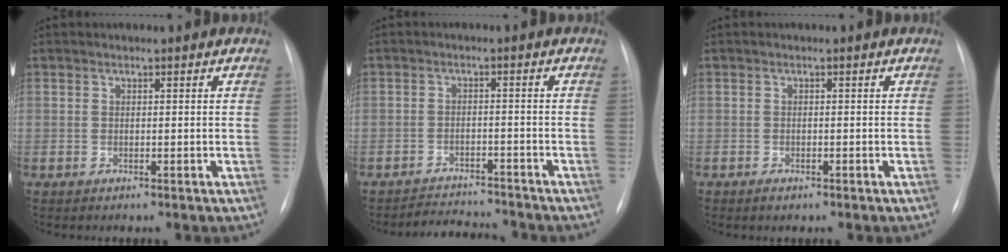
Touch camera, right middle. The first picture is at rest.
{"total": 5.6, "force": [-5.5, 1.0, 0.2], "torque": [-0.002, 0.006, -0.085]}
{"total": 1.0, "force": [-0.7, 0.5, 0.5], "torque": [-0.010, 0.000, -0.007]}